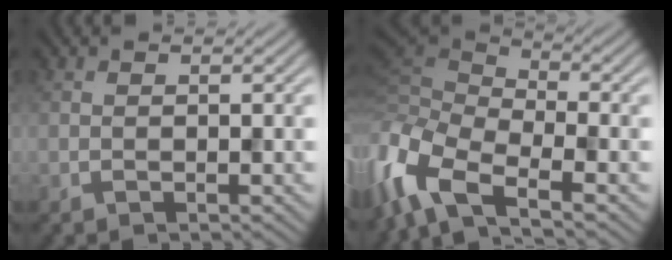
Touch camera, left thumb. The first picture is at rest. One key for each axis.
{"total": 10.6, "fx": -5.2, "fy": 4.5, "fz": 8.0, "tx": -0.208, "ty": -0.005, "tz": -0.114}